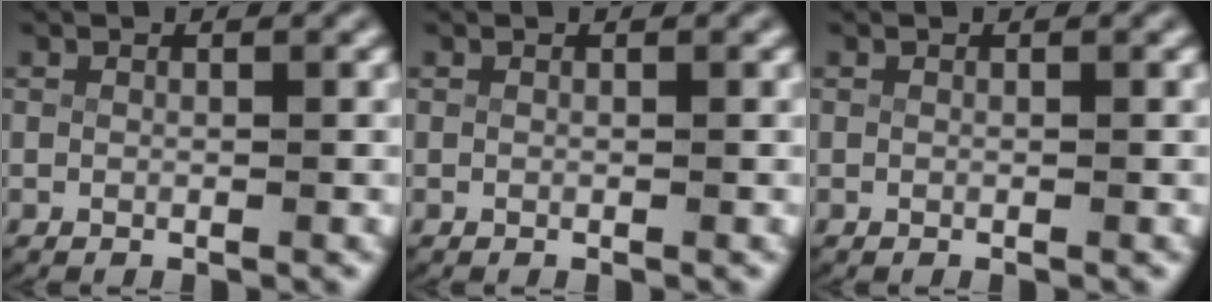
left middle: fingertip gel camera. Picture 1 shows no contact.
{"total": 0.0}
{"total": 0.0}